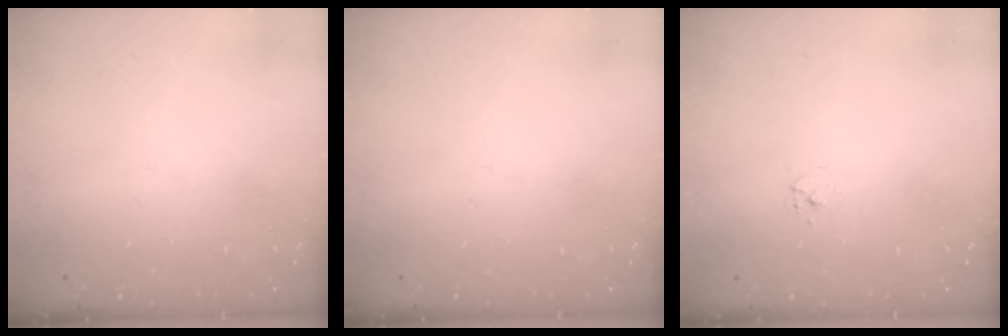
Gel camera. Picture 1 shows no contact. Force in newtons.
{"total": 0.0}
{"total": 4.0, "press": 4.0, "slide": 0.4}